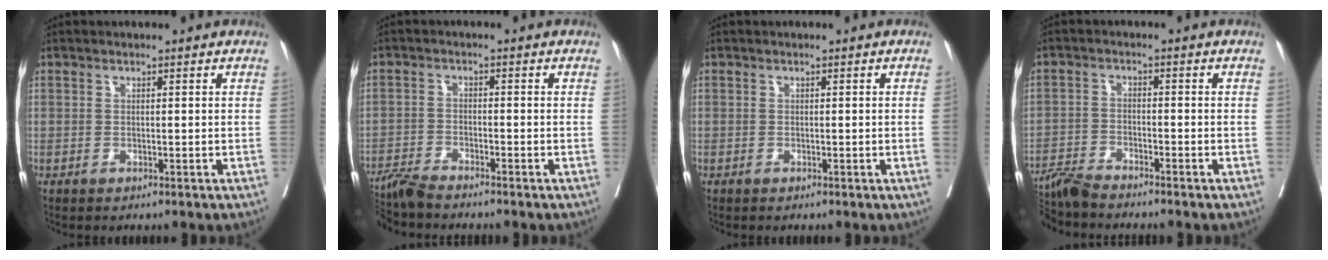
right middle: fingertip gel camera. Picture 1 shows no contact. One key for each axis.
{"total": 4.7, "fx": -4.4, "fy": -0.7, "fz": 1.4, "tx": -0.022, "ty": -0.020, "tz": -0.086}
{"total": 0.6, "fx": 0.0, "fy": -0.3, "fz": 0.5, "tx": -0.003, "ty": 0.000, "tz": 0.001}
{"total": 5.7, "fx": -5.4, "fy": -0.6, "fz": 1.6, "tx": -0.021, "ty": -0.021, "tz": -0.103}